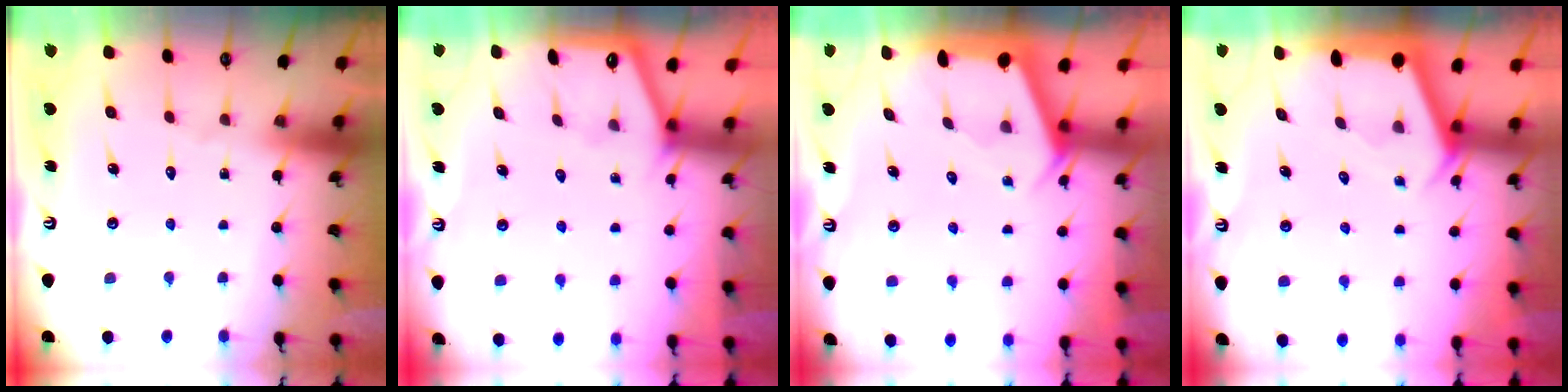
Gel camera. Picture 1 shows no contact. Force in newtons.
{"total": 1.3, "press": 1.2, "slide": 0.2}
{"total": 2.4, "press": 2.3, "slide": 0.3}
{"total": 2.2, "press": 2.2, "slide": 0.3}